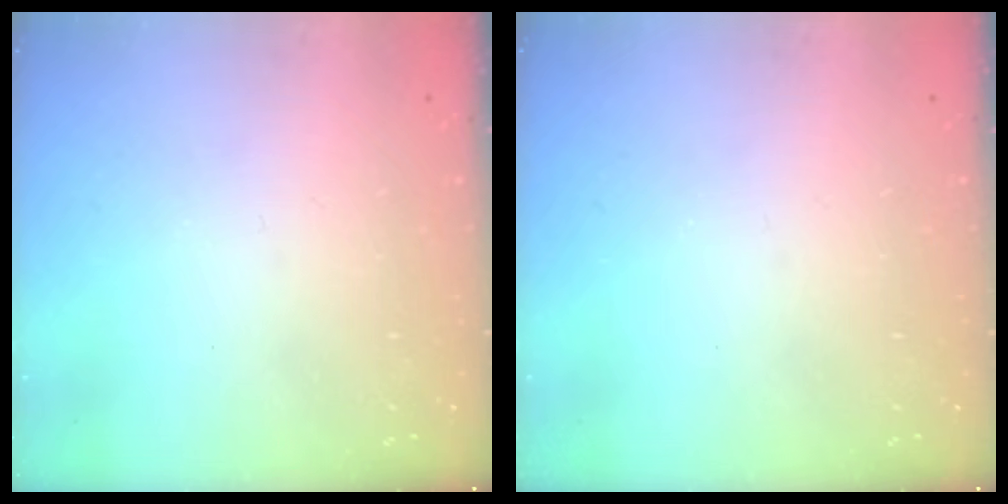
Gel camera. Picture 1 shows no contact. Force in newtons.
{"total": 0.0}